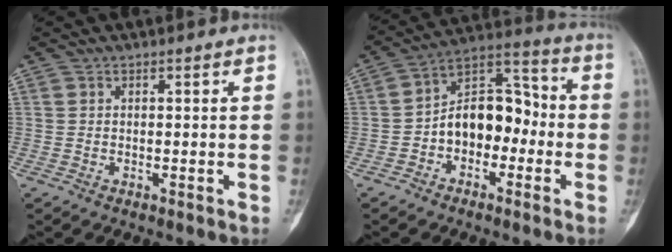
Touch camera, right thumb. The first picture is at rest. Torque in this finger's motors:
{"motor_torque": [0.15, 0.15, 0.75, -0.76, 0.19]}